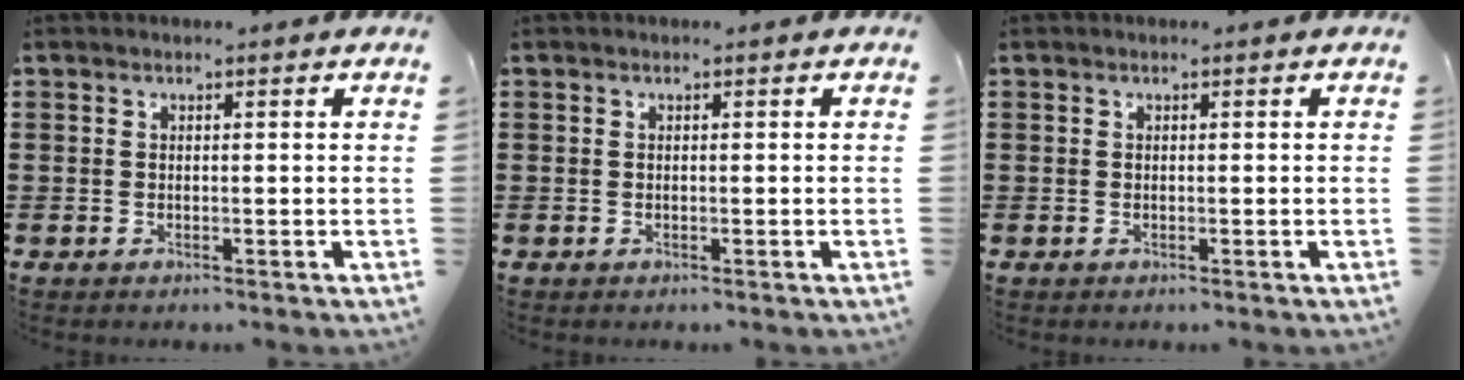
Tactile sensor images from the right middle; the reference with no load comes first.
{"total": 0.0}
{"total": 0.0}